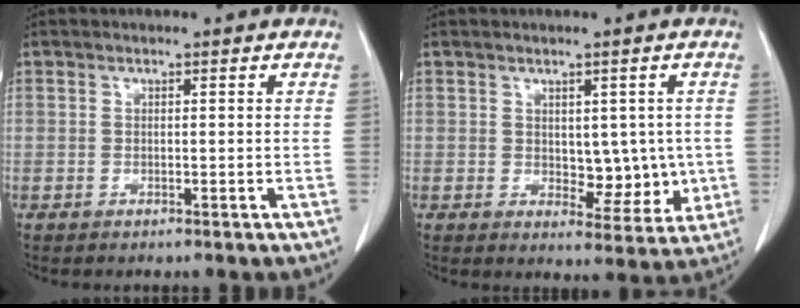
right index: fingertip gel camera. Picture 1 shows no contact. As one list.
[{"total": 6.1, "force": [0.1, 3.7, 4.9], "torque": [-0.049, -0.002, 0.015]}]